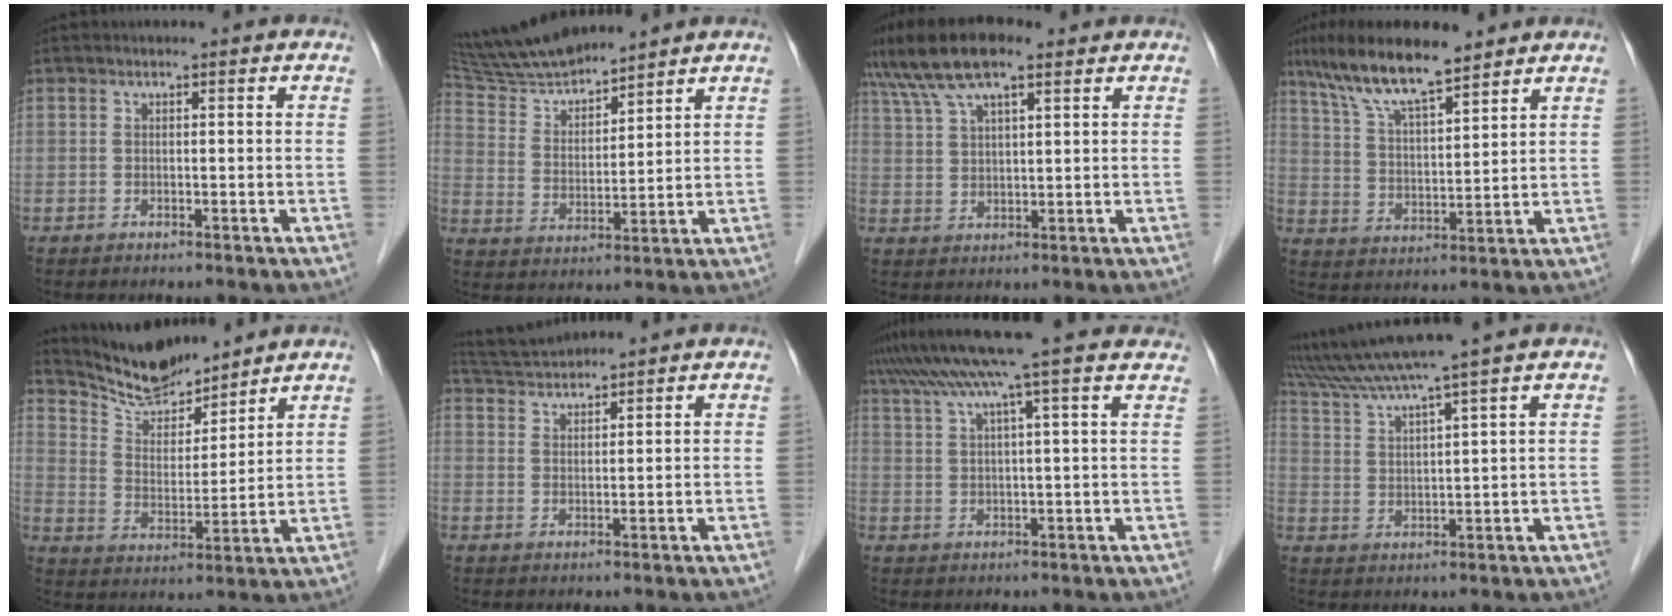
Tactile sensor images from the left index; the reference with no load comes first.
{"total": 11.0, "force": [10.5, 0.8, 3.1], "torque": [-0.073, 0.015, 0.207]}
{"total": 10.8, "force": [7.8, 2.8, 6.9], "torque": [-0.141, 0.034, 0.142]}
{"total": 11.9, "force": [9.3, 2.0, 7.2], "torque": [-0.140, 0.017, 0.170]}
{"total": 9.7, "force": [9.4, 1.6, 1.9], "torque": [-0.043, 0.006, 0.181]}
{"total": 4.9, "force": [4.9, -0.2, 0.4], "torque": [-0.015, 0.027, 0.094]}
{"total": 17.1, "force": [14.0, -0.4, 9.8], "torque": [-0.171, 0.045, 0.190]}
{"total": 11.8, "force": [9.9, -2.1, 6.1], "torque": [-0.113, 0.015, 0.170]}